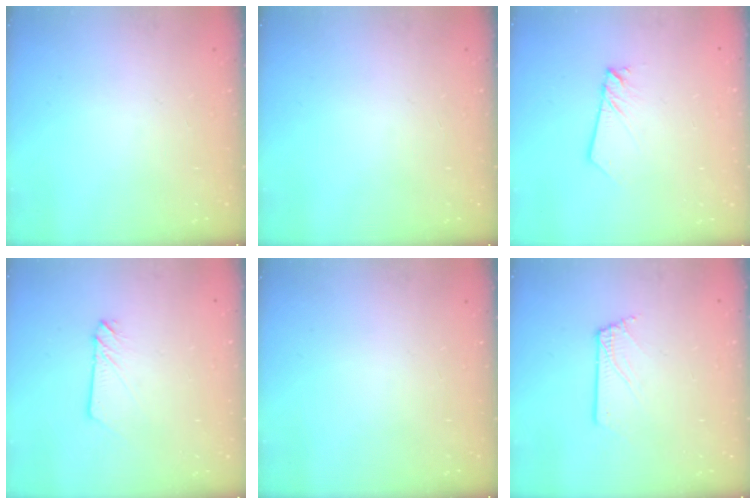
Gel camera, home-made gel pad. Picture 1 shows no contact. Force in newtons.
{"total": 0.0}
{"total": 2.2, "press": 2.2, "slide": 0.1}
{"total": 2.3, "press": 2.3, "slide": 0.2}
{"total": 0.0}
{"total": 1.0, "press": 1.0, "slide": 0.1}